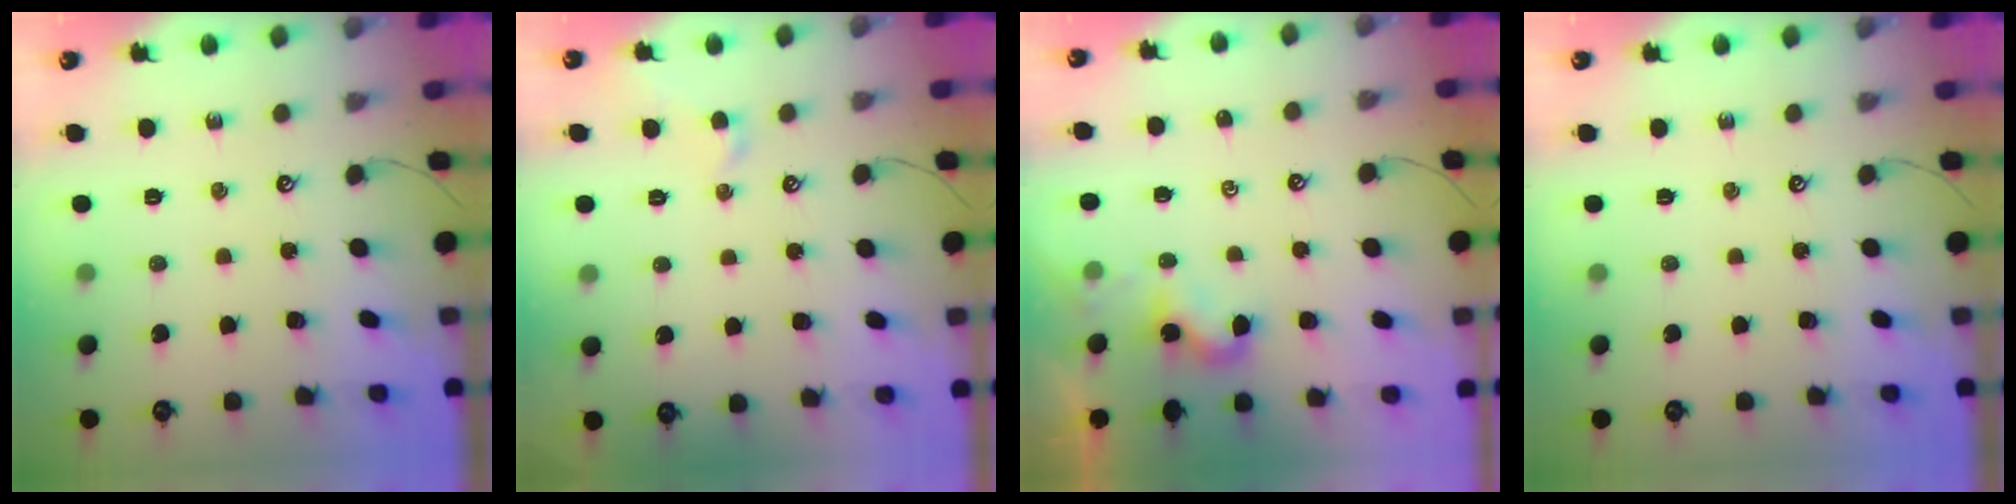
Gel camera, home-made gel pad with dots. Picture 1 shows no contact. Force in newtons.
{"total": 1.0, "press": 0.9, "slide": 0.4}
{"total": 0.6, "press": 0.6, "slide": 0.3}
{"total": 0.0}